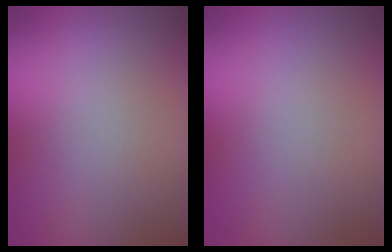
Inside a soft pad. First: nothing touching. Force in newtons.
{"total": 0.0}